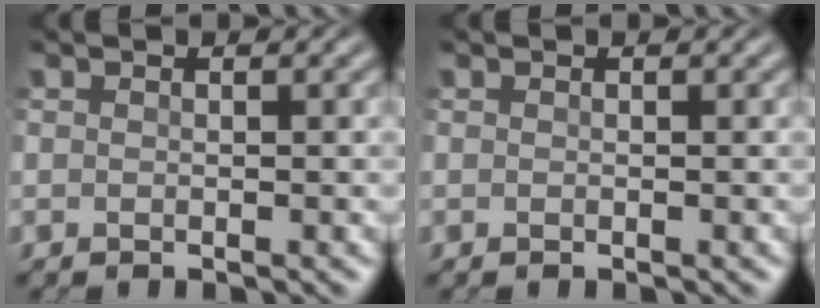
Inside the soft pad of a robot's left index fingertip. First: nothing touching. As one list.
[{"total": 0.0}]